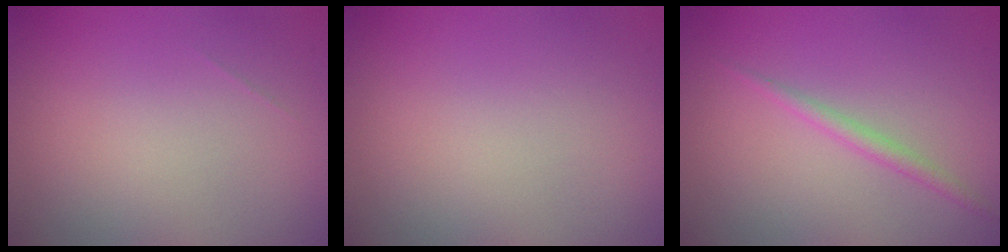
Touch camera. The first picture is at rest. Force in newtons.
{"total": 0.0}
{"total": 1.4, "press": 1.4, "slide": 0.1}